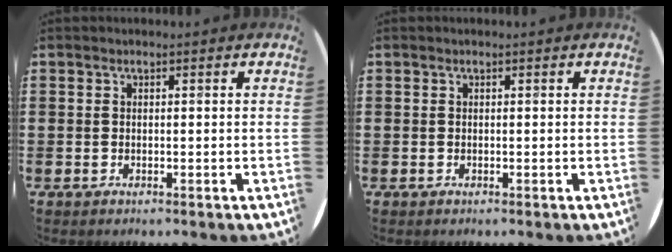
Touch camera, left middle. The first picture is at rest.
{"total": 0.0}